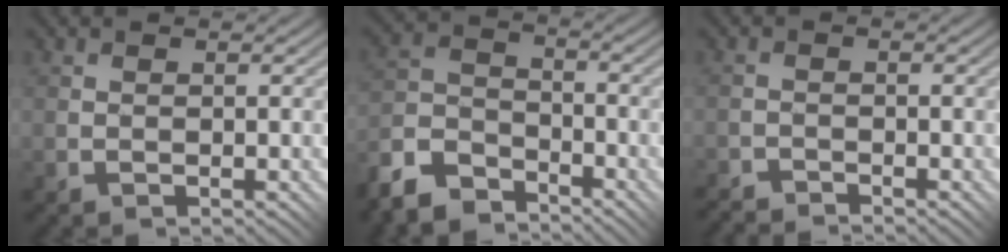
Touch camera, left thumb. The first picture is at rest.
{"total": 8.3, "force": [-6.7, 3.9, 3.1], "torque": [-0.074, -0.006, -0.144]}
{"total": 2.7, "force": [-2.7, 0.2, -0.2], "torque": [0.003, 0.007, -0.053]}